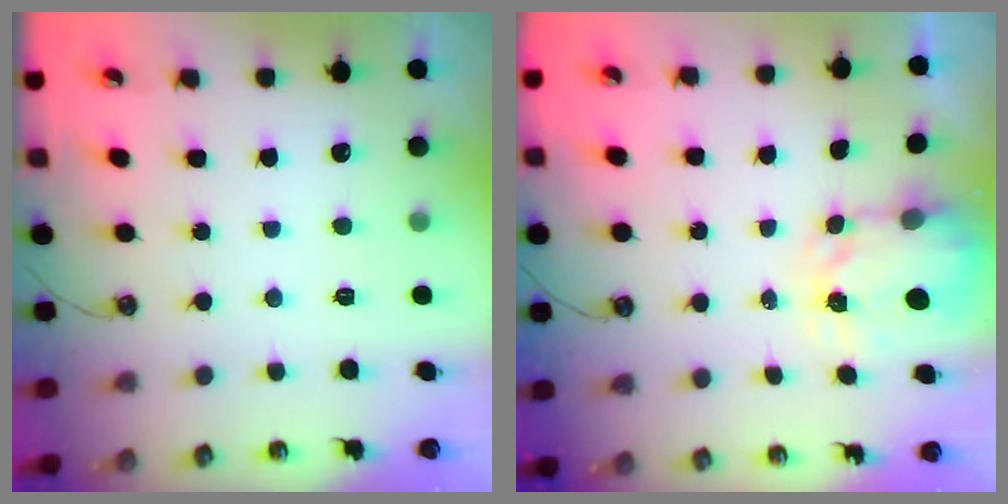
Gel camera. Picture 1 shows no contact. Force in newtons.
{"total": 3.4, "press": 3.3, "slide": 0.5}